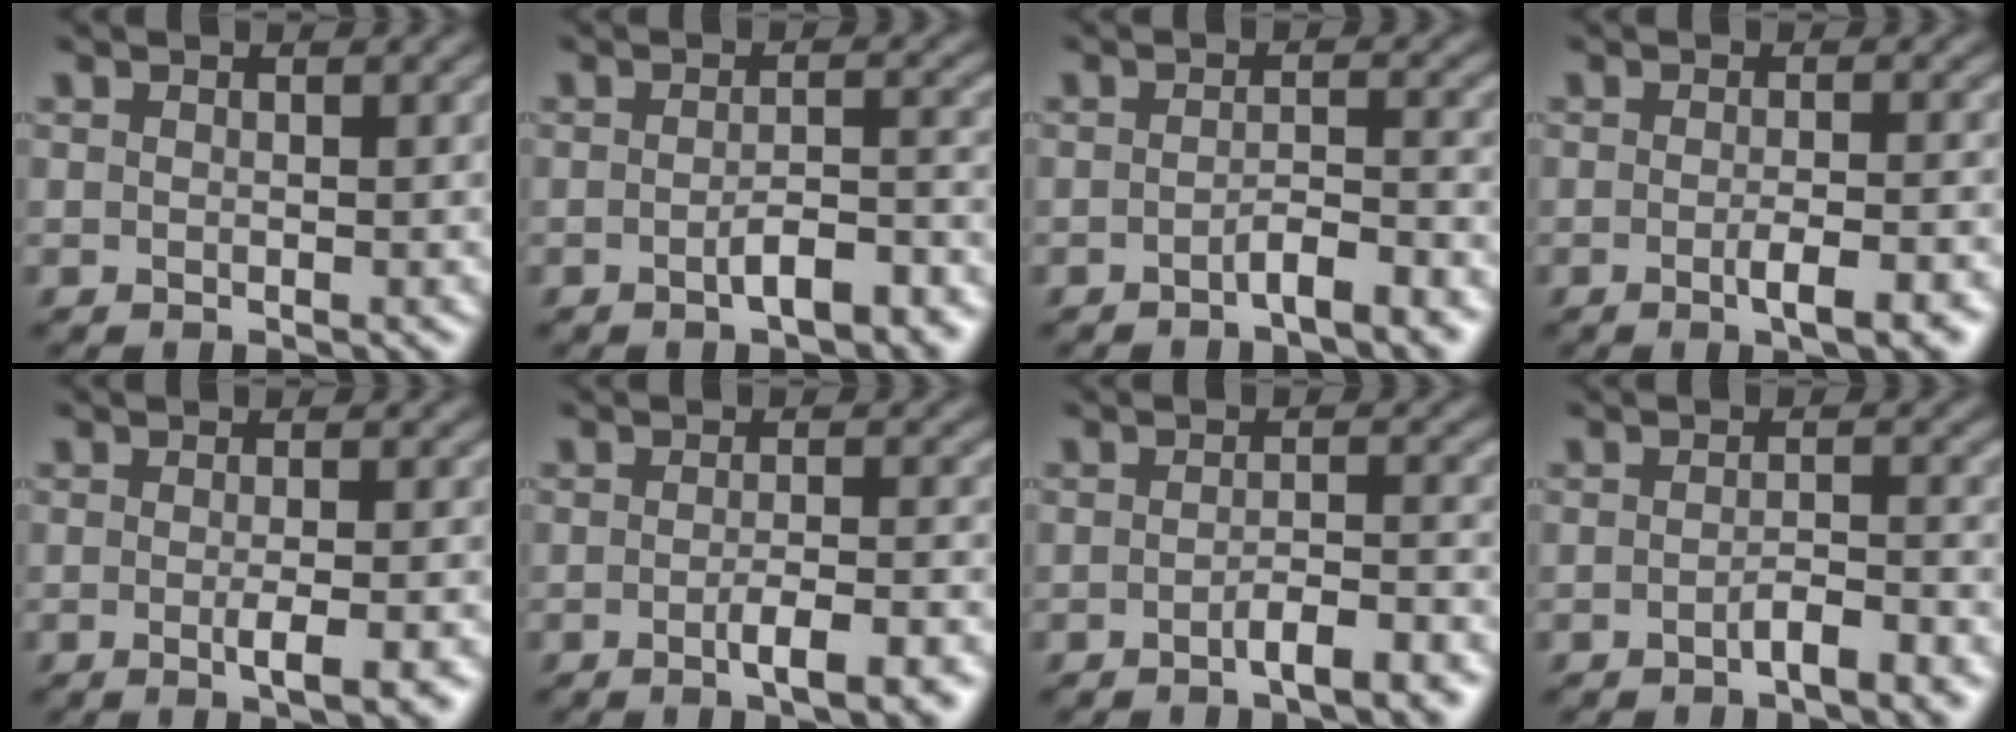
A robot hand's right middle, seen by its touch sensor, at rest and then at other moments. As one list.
[{"total": 3.8, "force": [-1.8, 1.2, 3.1], "torque": [-0.053, 0.002, -0.026]}, {"total": 2.8, "force": [-1.7, 0.6, 2.2], "torque": [-0.035, 0.008, -0.033]}, {"total": 3.9, "force": [-1.5, 0.9, 3.5], "torque": [-0.050, 0.000, -0.022]}, {"total": 3.7, "force": [-1.1, 0.9, 3.4], "torque": [-0.045, -0.002, -0.017]}, {"total": 4.2, "force": [-1.8, 1.0, 3.7], "torque": [-0.056, 0.000, -0.028]}, {"total": 3.5, "force": [-1.9, 0.9, 2.8], "torque": [-0.043, 0.006, -0.035]}, {"total": 2.6, "force": [-1.4, 0.6, 2.1], "torque": [-0.033, 0.006, -0.027]}]